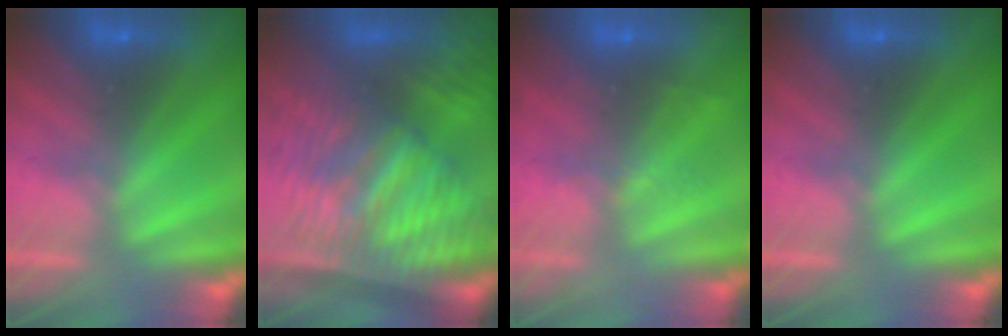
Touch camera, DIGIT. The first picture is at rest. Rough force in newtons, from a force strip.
{"total": 9.1}
{"total": 2.0}
{"total": 0.0}